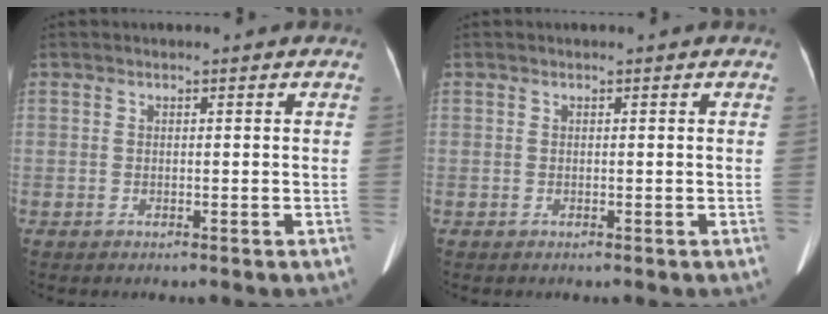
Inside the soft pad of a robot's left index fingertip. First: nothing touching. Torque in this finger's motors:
{"motor_torque": [0.00, 0.00, 0.00, 0.00]}